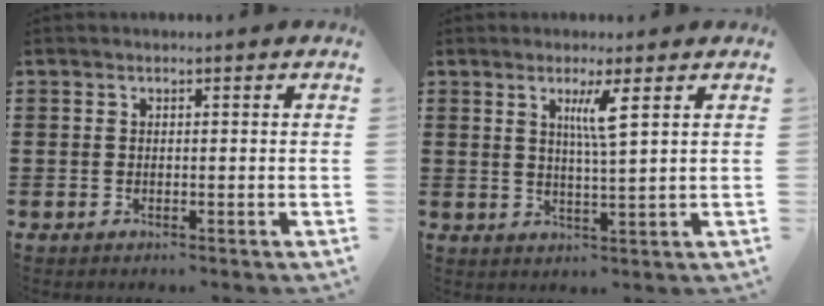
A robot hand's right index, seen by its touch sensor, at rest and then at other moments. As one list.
[{"total": 3.8, "force": [1.8, -0.2, 3.4], "torque": [-0.073, -0.004, 0.027]}]